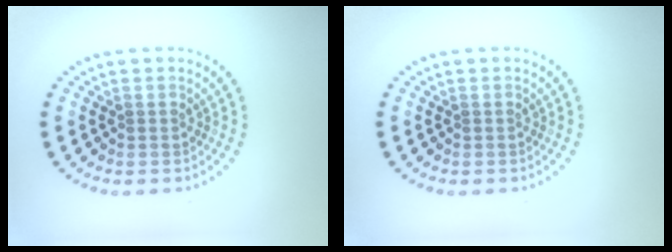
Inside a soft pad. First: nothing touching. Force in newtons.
{"total": 0.0}